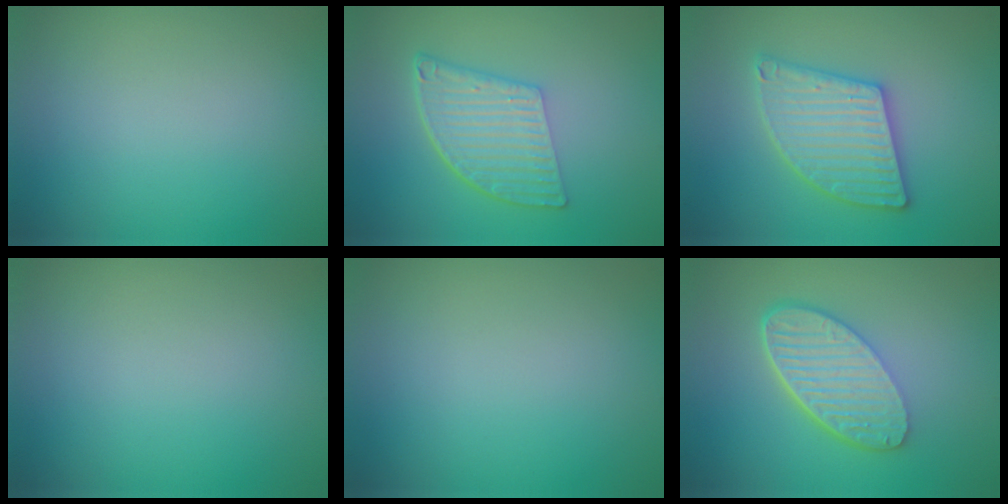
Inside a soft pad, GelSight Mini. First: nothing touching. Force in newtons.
{"total": 5.7, "press": 3.9, "slide": 4.2}
{"total": 5.4, "press": 5.4, "slide": 0.6}
{"total": 0.0}
{"total": 0.0}
{"total": 6.0, "press": 4.3, "slide": 4.2}